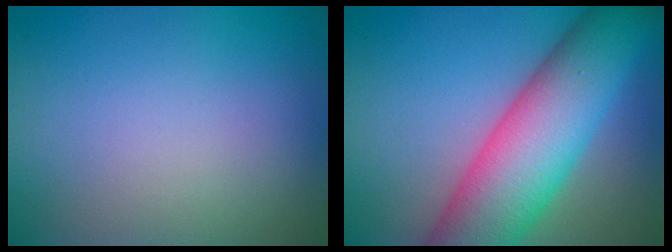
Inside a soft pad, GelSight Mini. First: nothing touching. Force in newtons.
{"total": 11.4, "press": 11.4, "slide": 0.4}